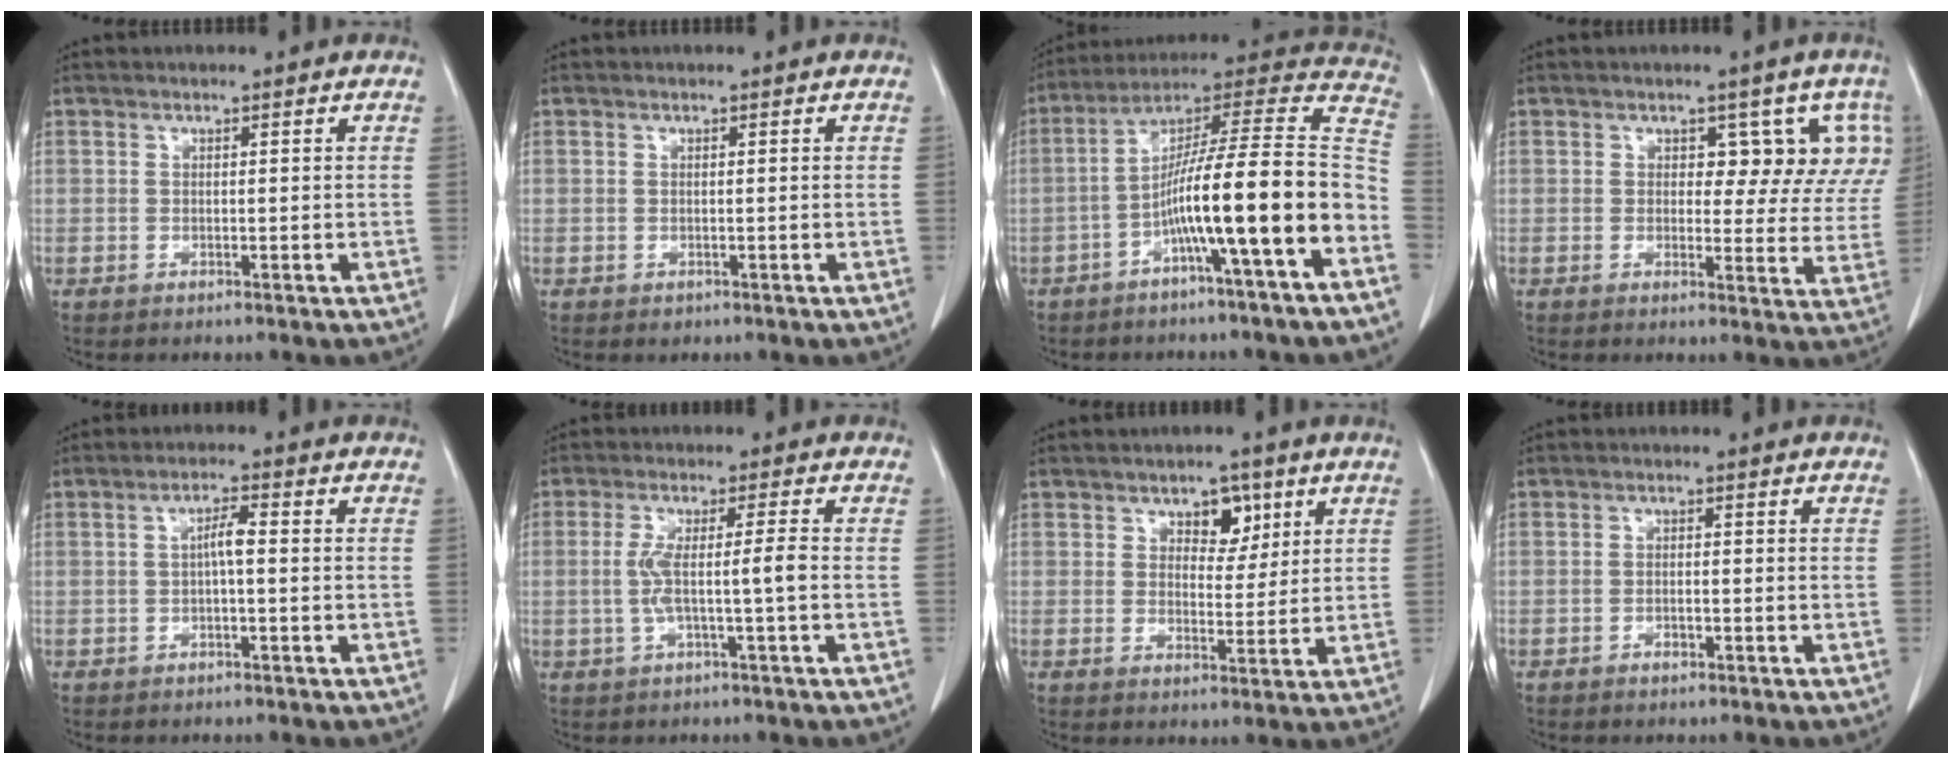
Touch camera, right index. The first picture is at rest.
{"total": 0.5, "force": [-0.2, 0.5, 0.1], "torque": [-0.002, 0.003, -0.002]}
{"total": 18.4, "force": [-6.4, -0.2, 17.2], "torque": [-0.254, 0.025, -0.107]}
{"total": 7.1, "force": [3.1, 4.3, 4.7], "torque": [-0.026, 0.010, 0.028]}
{"total": 2.6, "force": [-0.1, 0.2, 2.6], "torque": [-0.046, 0.006, -0.003]}
{"total": 5.2, "force": [-0.8, -0.4, 5.1], "torque": [-0.104, 0.010, -0.012]}
{"total": 4.5, "force": [2.4, 2.6, 2.8], "torque": [-0.032, 0.006, 0.036]}
{"total": 1.3, "force": [-0.8, 0.6, 0.9], "torque": [-0.016, 0.001, -0.011]}